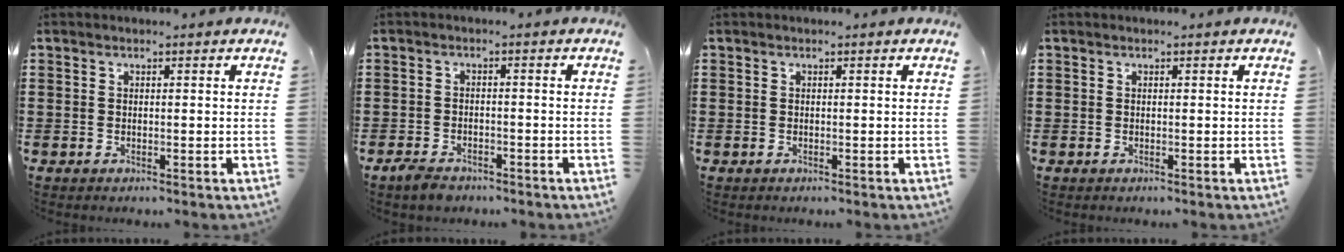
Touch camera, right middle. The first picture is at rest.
{"total": 2.2, "force": [-1.9, 0.8, 0.8], "torque": [-0.026, 0.000, -0.040]}
{"total": 0.0}
{"total": 0.0}